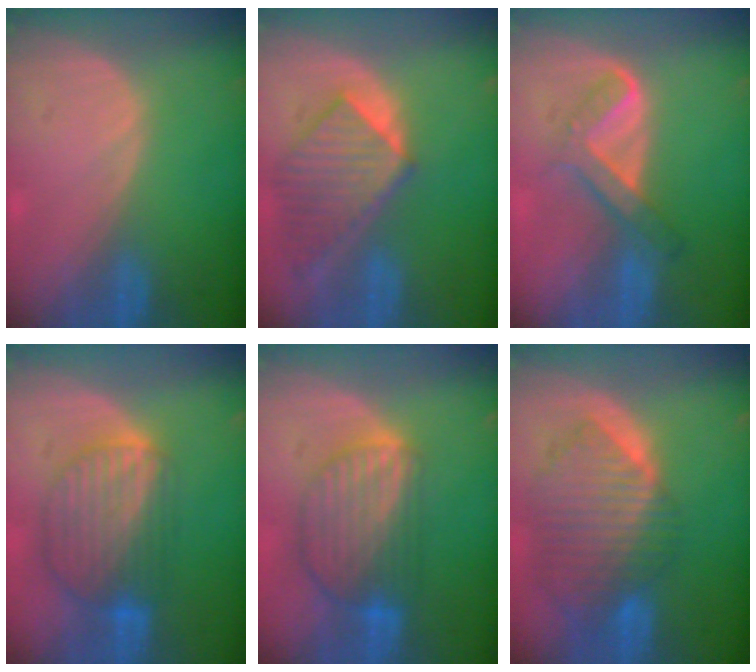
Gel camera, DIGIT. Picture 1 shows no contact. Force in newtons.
{"total": 8.3, "press": 7.6, "slide": 3.4}
{"total": 5.3, "press": 5.1, "slide": 1.6}
{"total": 8.8, "press": 7.8, "slide": 4.2}
{"total": 9.0, "press": 7.8, "slide": 4.4}
{"total": 10.3, "press": 9.0, "slide": 5.1}